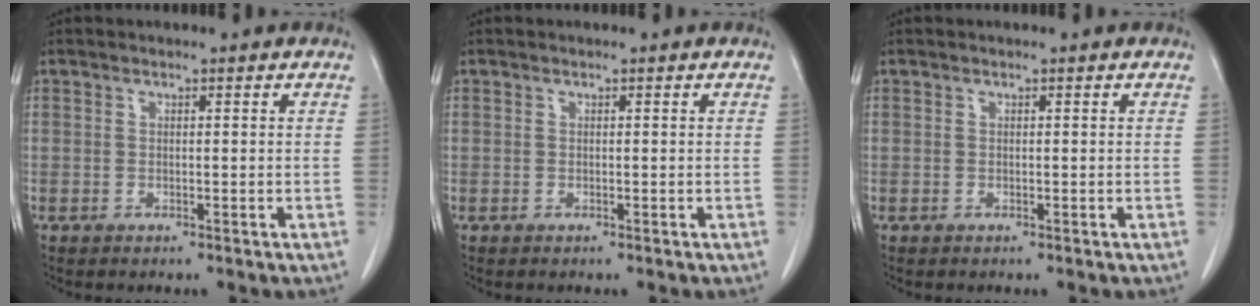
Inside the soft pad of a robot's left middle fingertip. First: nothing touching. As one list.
[{"total": 0.0}, {"total": 0.0}]